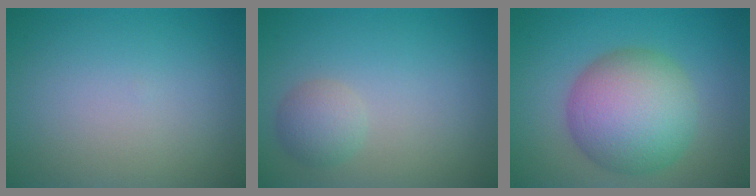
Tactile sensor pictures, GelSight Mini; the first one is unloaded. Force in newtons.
{"total": 2.1, "press": 2.1, "slide": 0.0}
{"total": 8.9, "press": 8.9, "slide": 0.3}